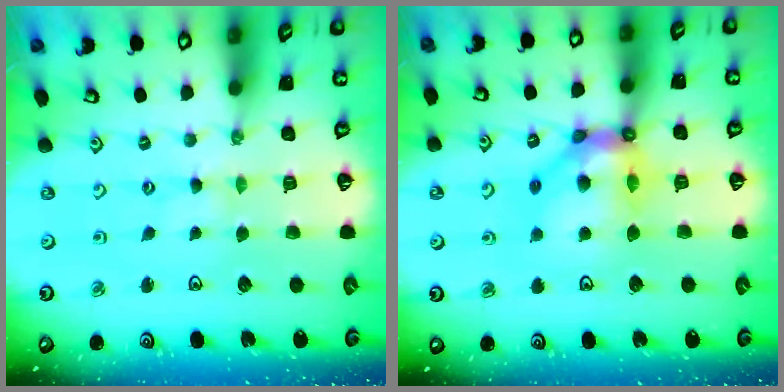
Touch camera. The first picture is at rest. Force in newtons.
{"total": 12.4, "press": 12.4, "slide": 1.1}